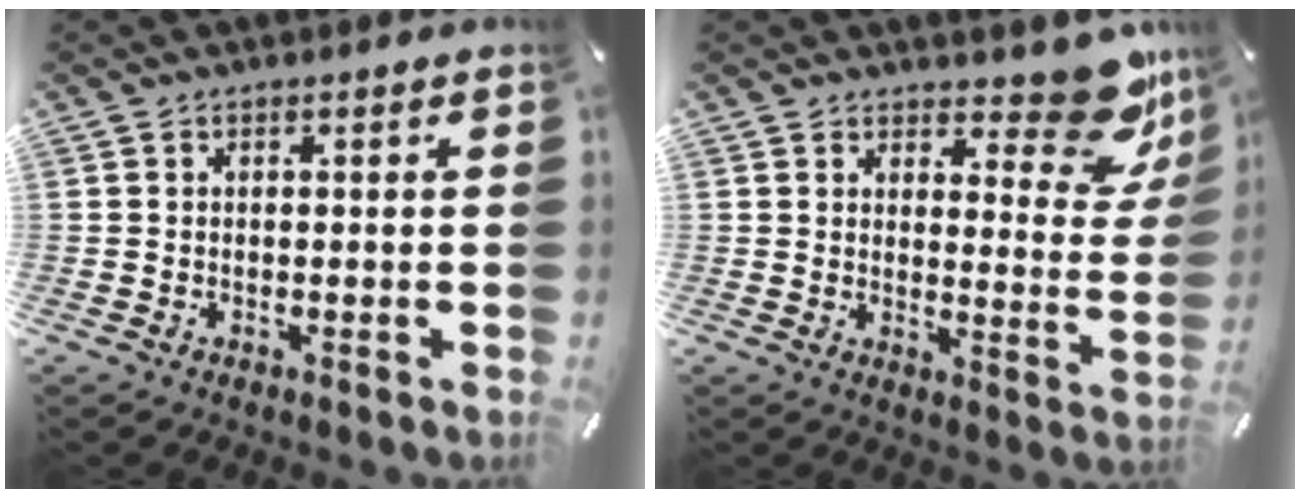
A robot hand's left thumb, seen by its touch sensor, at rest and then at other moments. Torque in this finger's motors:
{"motor_torque": [0.73, -0.35, 0.25, -0.07, 0.03]}